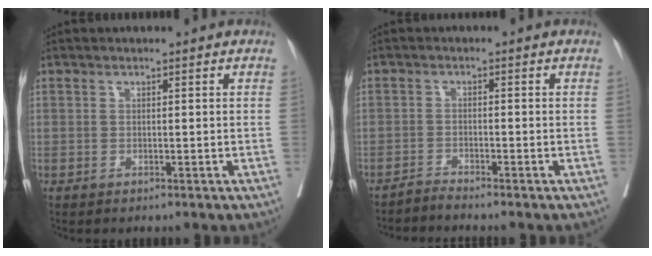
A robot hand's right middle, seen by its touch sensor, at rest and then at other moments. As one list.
[{"total": 1.7, "force": [-1.6, -0.7, -0.2], "torque": [0.004, -0.007, -0.030]}]